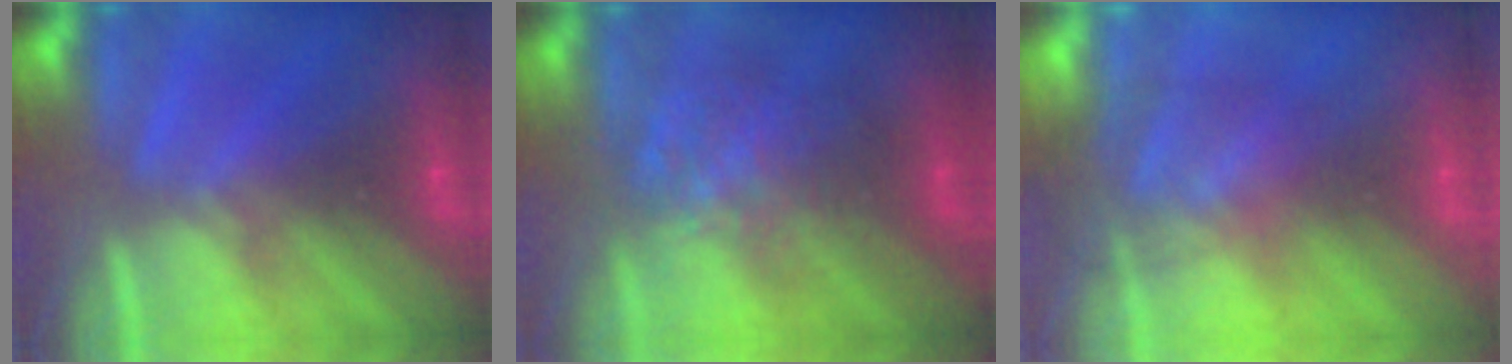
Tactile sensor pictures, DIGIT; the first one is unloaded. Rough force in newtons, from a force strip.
{"total": 2.2}
{"total": 3.8}